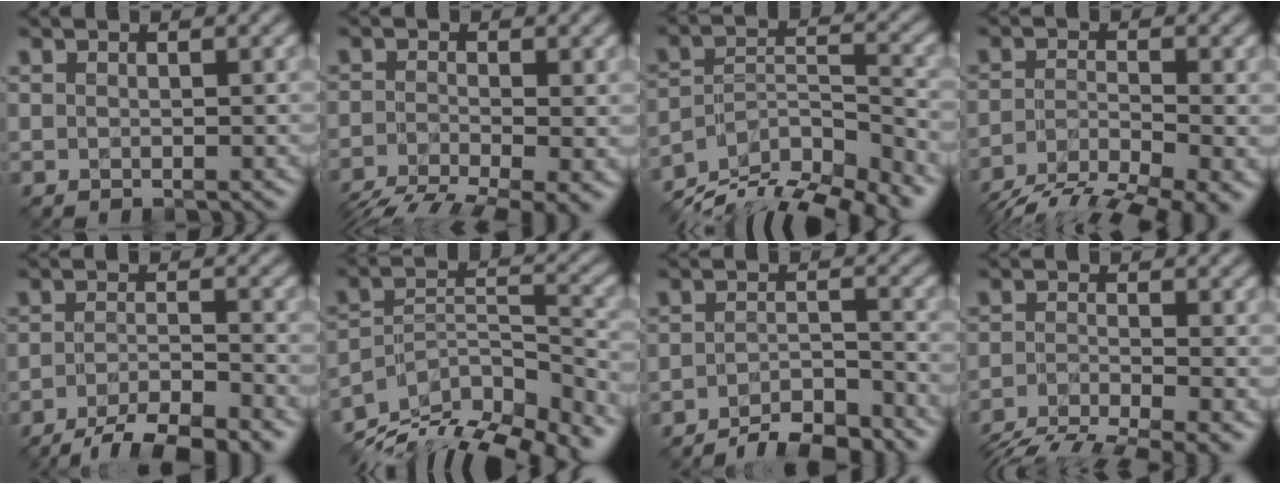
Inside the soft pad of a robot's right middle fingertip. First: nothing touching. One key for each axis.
{"total": 7.5, "fx": -5.0, "fy": 2.1, "fz": 5.1, "tx": -0.093, "ty": -0.025, "tz": -0.091}
{"total": 12.9, "fx": -10.8, "fy": 4.3, "fz": 5.5, "tx": -0.101, "ty": 0.000, "tz": -0.163}
{"total": 10.4, "fx": -7.4, "fy": 2.9, "fz": 6.6, "tx": -0.126, "ty": -0.023, "tz": -0.126}
{"total": 6.5, "fx": -4.7, "fy": 1.5, "fz": 4.2, "tx": -0.066, "ty": -0.004, "tz": -0.083}
{"total": 14.3, "fx": -11.9, "fy": 5.2, "fz": 6.0, "tx": -0.114, "ty": 0.004, "tz": -0.174}
{"total": 4.9, "fx": -4.2, "fy": 1.1, "fz": 2.3, "tx": -0.035, "ty": 0.000, "tz": -0.072}
{"total": 7.0, "fx": -5.3, "fy": 1.5, "fz": 4.2, "tx": -0.079, "ty": -0.019, "tz": -0.099}